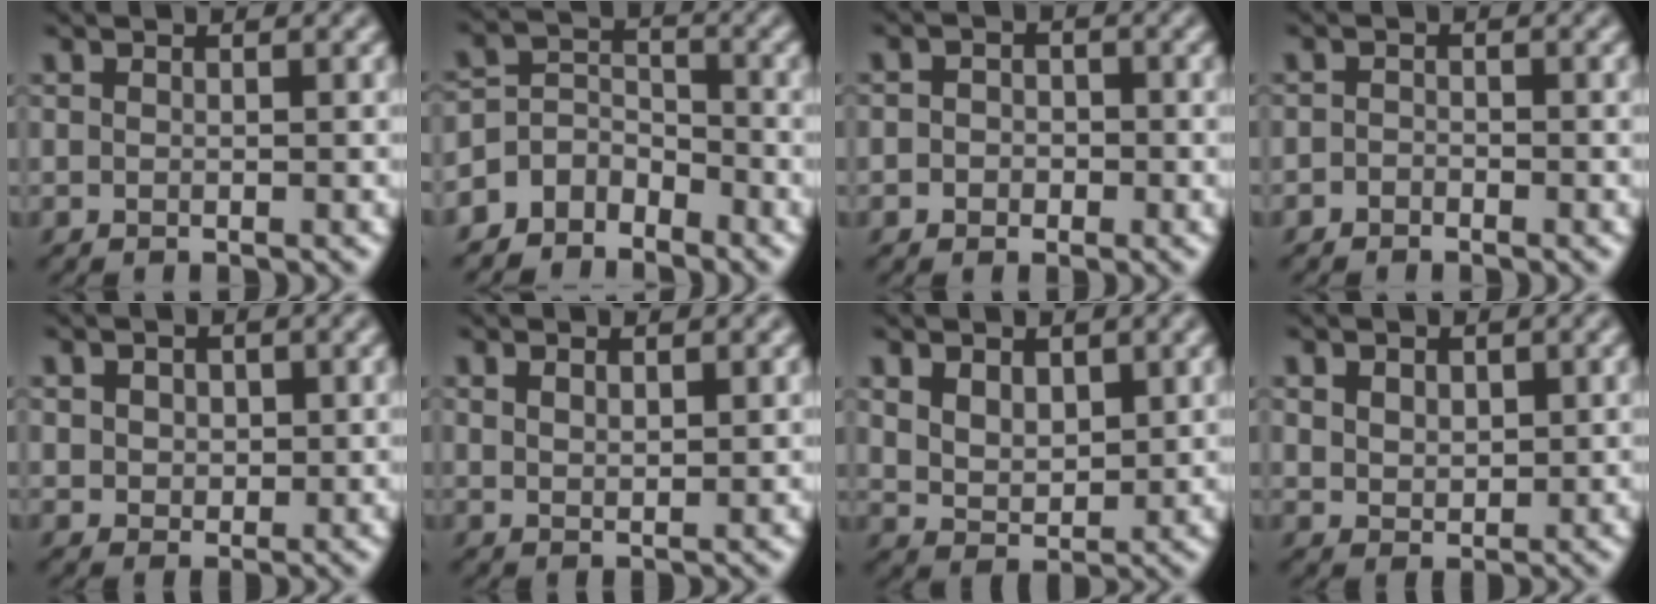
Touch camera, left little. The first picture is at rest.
{"total": 3.9, "force": [-3.1, 2.3, 0.5], "torque": [0.007, 0.017, -0.068]}
{"total": 2.4, "force": [-0.3, 2.2, 1.0], "torque": [0.008, 0.007, -0.033]}
{"total": 0.9, "force": [-0.7, 0.6, 0.1], "torque": [0.006, -0.001, -0.022]}
{"total": 2.7, "force": [1.0, 2.1, 1.4], "torque": [-0.042, 0.008, 0.018]}
{"total": 1.5, "force": [0.9, 0.5, 1.0], "torque": [-0.025, -0.002, 0.023]}
{"total": 3.7, "force": [1.6, 2.4, 2.3], "torque": [-0.047, -0.004, 0.024]}
{"total": 2.5, "force": [1.1, 1.8, 1.4], "torque": [-0.035, 0.002, 0.017]}